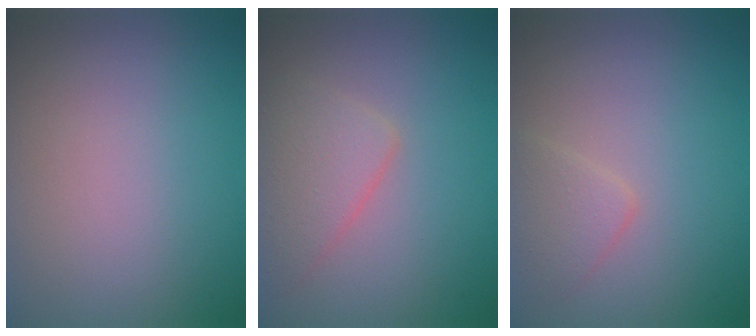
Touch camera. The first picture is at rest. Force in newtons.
{"total": 3.2, "press": 3.2, "slide": 0.1}
{"total": 1.9, "press": 1.9, "slide": 0.0}